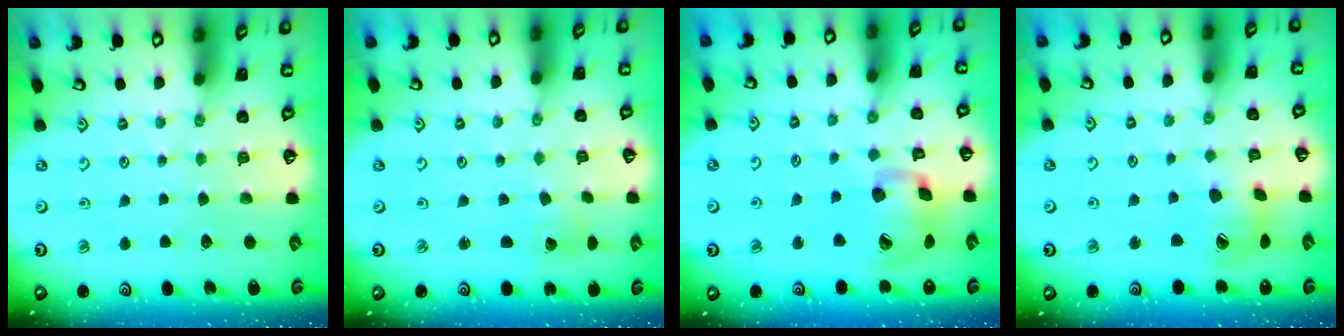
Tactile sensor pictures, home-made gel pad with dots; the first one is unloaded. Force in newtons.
{"total": 1.9, "press": 1.9, "slide": 0.2}
{"total": 15.7, "press": 15.5, "slide": 2.4}
{"total": 11.5, "press": 11.4, "slide": 1.5}